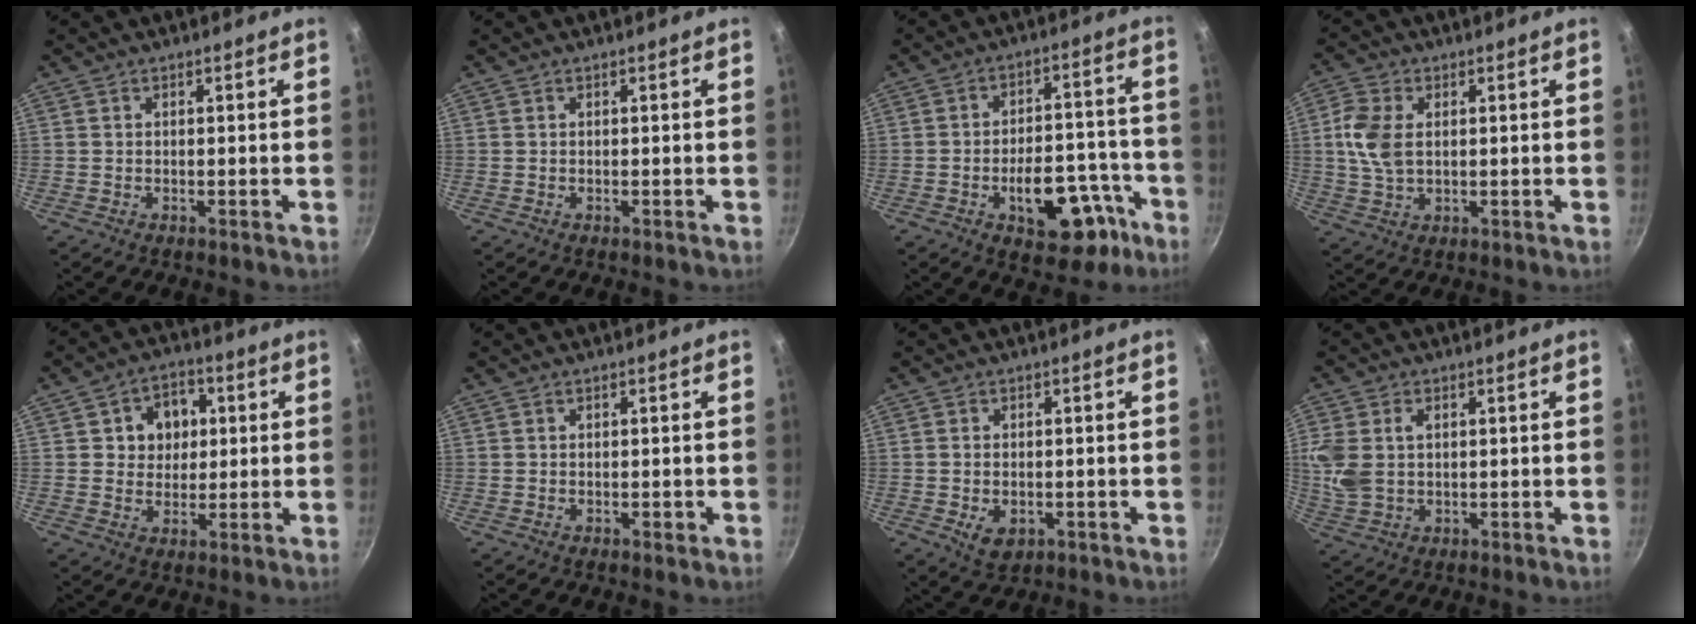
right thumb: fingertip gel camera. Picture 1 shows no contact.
{"total": 0.0}
{"total": 15.7, "force": [-7.1, 8.6, 11.1], "torque": [-0.102, 0.057, -0.087]}
{"total": 7.9, "force": [1.2, 5.0, 5.9], "torque": [-0.120, 0.004, 0.020]}
{"total": 8.3, "force": [1.8, 7.0, 4.1], "torque": [-0.023, 0.002, 0.024]}
{"total": 0.7, "force": [-0.3, 0.5, 0.4], "torque": [-0.003, 0.003, -0.005]}
{"total": 4.6, "force": [-1.2, 3.1, 3.1], "torque": [-0.046, -0.003, -0.013]}
{"total": 8.2, "force": [1.4, 5.7, 5.7], "torque": [-0.120, 0.003, 0.031]}